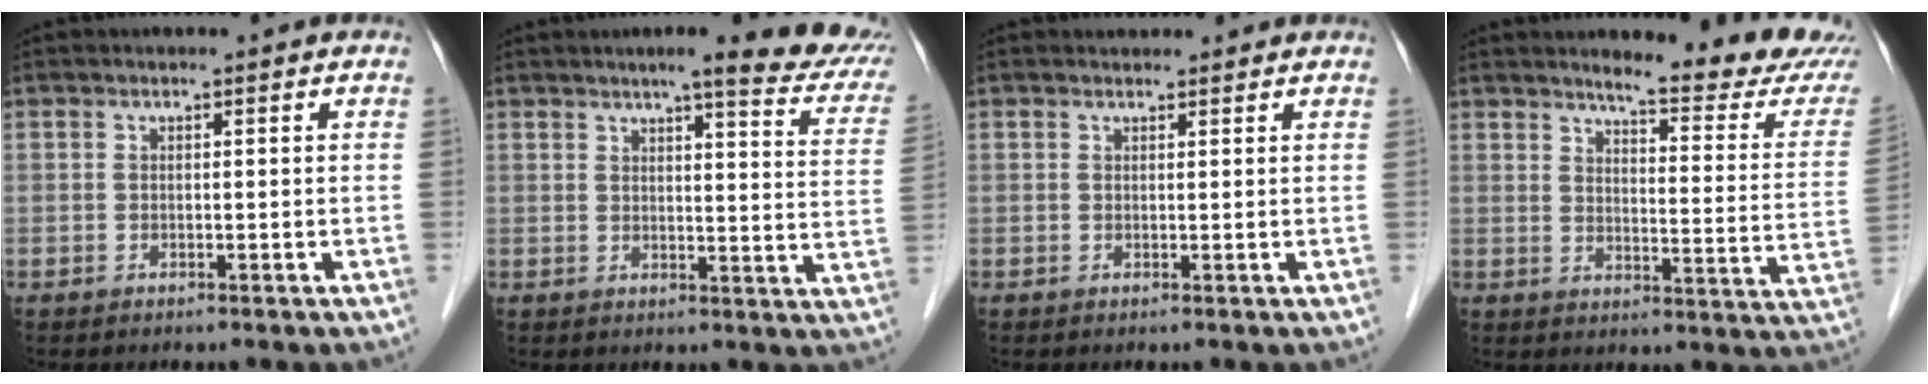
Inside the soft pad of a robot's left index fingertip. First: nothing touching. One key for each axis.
{"total": 16.5, "fx": 13.4, "fy": 2.0, "fz": 9.5, "tx": -0.100, "ty": -0.016, "tz": 0.140}
{"total": 2.9, "fx": 2.7, "fy": 0.8, "fz": 0.6, "tx": -0.010, "ty": 0.020, "tz": 0.032}
{"total": 15.6, "fx": 14.3, "fy": 0.6, "fz": 6.2, "tx": -0.078, "ty": -0.075, "tz": 0.164}